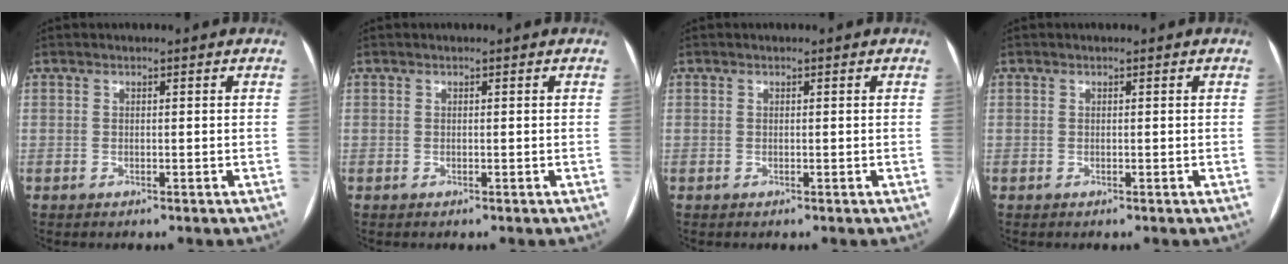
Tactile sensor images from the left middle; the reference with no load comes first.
{"total": 0.0}
{"total": 0.0}
{"total": 0.0}